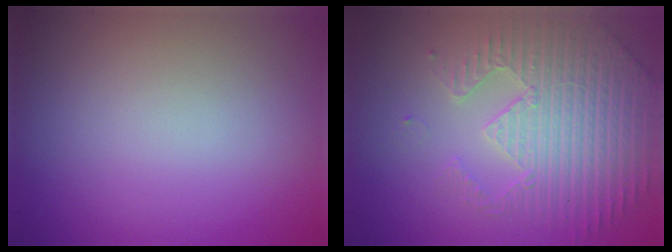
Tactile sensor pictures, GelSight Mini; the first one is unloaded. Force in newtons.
{"total": 5.0, "press": 4.6, "slide": 1.9}